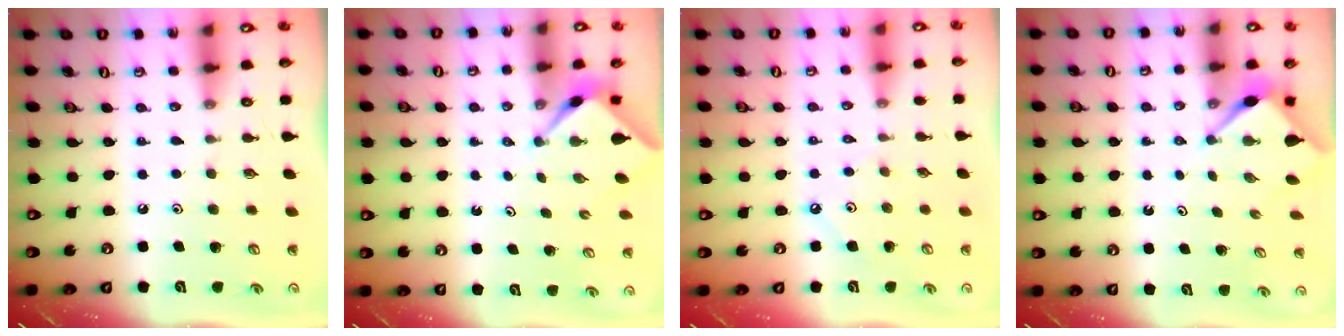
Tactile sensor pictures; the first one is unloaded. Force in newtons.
{"total": 2.1, "press": 2.1, "slide": 0.3}
{"total": 2.8, "press": 2.8, "slide": 0.1}
{"total": 3.0, "press": 3.0, "slide": 0.3}